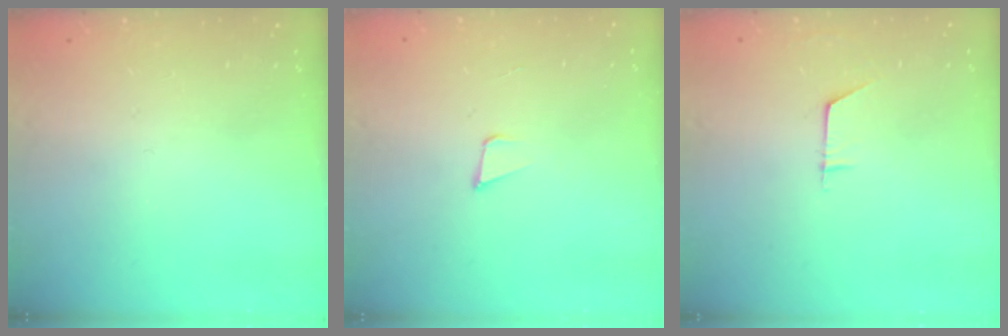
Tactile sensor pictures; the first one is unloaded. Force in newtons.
{"total": 3.4, "press": 2.2, "slide": 2.6}
{"total": 5.7, "press": 5.7, "slide": 0.5}